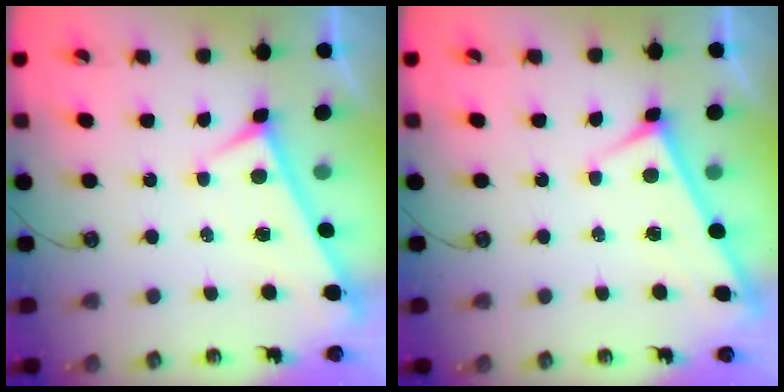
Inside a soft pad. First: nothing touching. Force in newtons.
{"total": 2.9, "press": 2.9, "slide": 0.3}